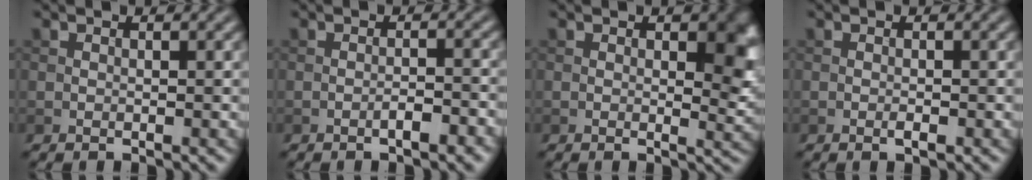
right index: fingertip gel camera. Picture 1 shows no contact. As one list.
[{"total": 2.1, "force": [-1.1, 0.4, 1.7], "torque": [-0.028, 0.005, -0.018]}, {"total": 4.1, "force": [0.8, 2.1, 3.4], "torque": [-0.033, -0.005, 0.011]}, {"total": 0.9, "force": [-0.3, 0.2, 0.8], "torque": [-0.015, -0.001, -0.005]}]